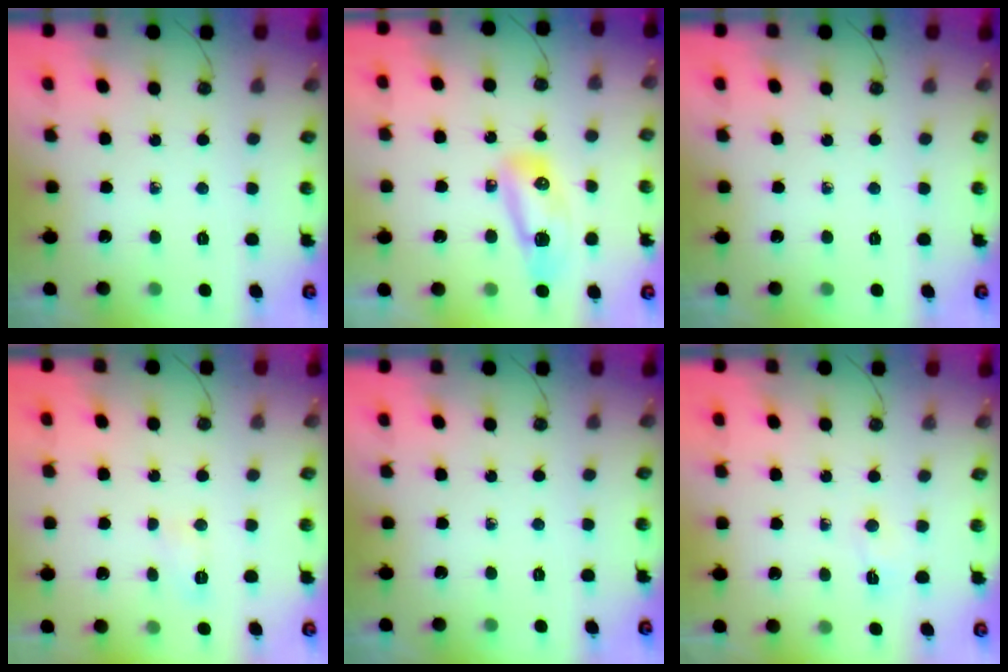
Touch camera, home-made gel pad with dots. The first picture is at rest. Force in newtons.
{"total": 9.5, "press": 9.5, "slide": 1.3}
{"total": 0.0}
{"total": 6.2, "press": 6.1, "slide": 0.8}
{"total": 0.0}
{"total": 2.5, "press": 2.5, "slide": 0.5}